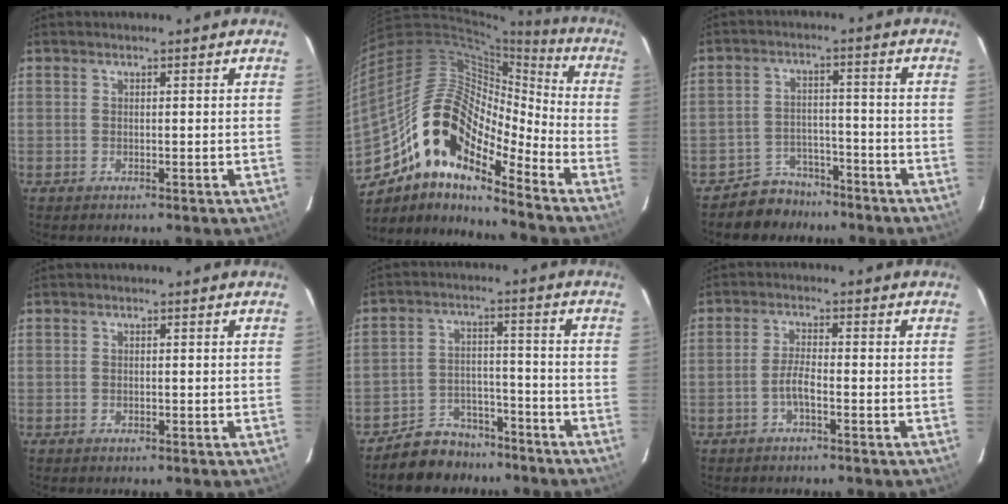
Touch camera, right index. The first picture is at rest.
{"total": 18.2, "force": [-11.8, 7.0, 12.0], "torque": [-0.204, -0.001, -0.239]}
{"total": 6.8, "force": [-5.4, 4.1, -0.1], "torque": [-0.010, 0.028, -0.081]}
{"total": 0.6, "force": [-0.2, 0.5, 0.4], "torque": [-0.006, 0.001, -0.002]}
{"total": 9.3, "force": [-7.8, 5.0, 1.1], "torque": [-0.039, 0.031, -0.111]}
{"total": 3.2, "force": [-1.6, 0.6, 2.8], "torque": [-0.062, 0.006, -0.032]}